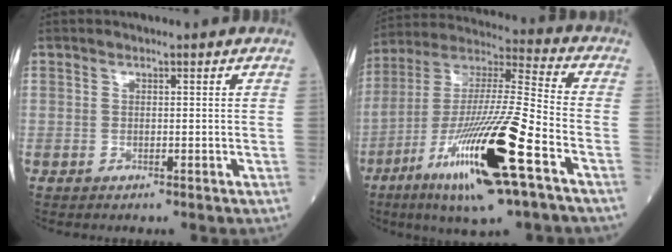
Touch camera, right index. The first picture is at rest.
{"total": 21.8, "force": [-9.8, 1.6, 19.4], "torque": [-0.381, -0.037, -0.176]}